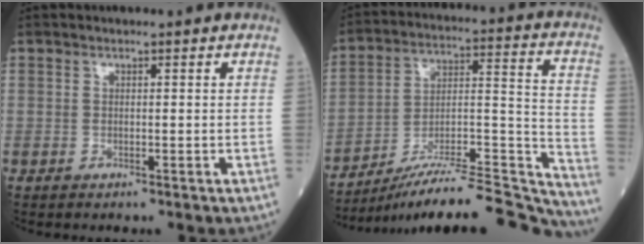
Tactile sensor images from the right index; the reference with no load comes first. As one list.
[{"total": 24.7, "force": [-22.8, 1.4, 9.6], "torque": [-0.093, 0.020, -0.339]}]